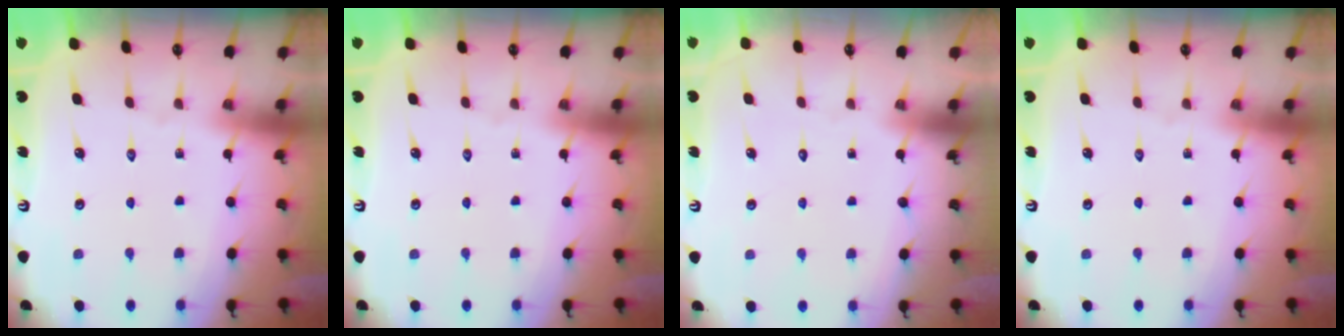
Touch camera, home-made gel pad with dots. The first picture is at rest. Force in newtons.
{"total": 0.0}
{"total": 1.6, "press": 1.6, "slide": 0.1}
{"total": 0.0}